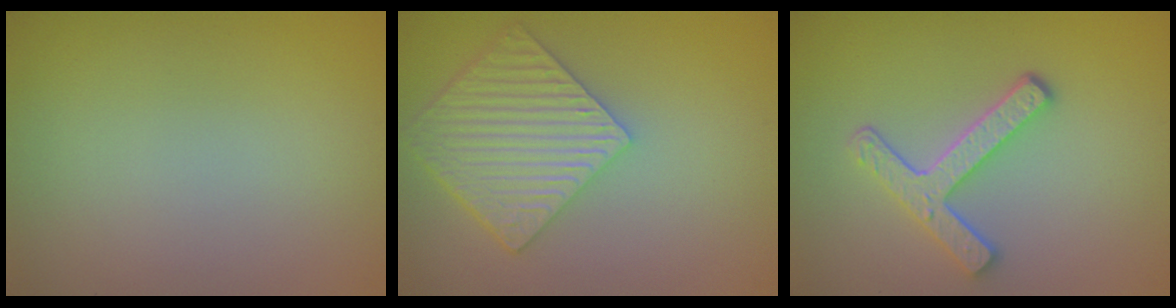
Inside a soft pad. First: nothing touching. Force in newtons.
{"total": 6.0, "press": 4.5, "slide": 3.9}
{"total": 3.8, "press": 3.1, "slide": 2.2}